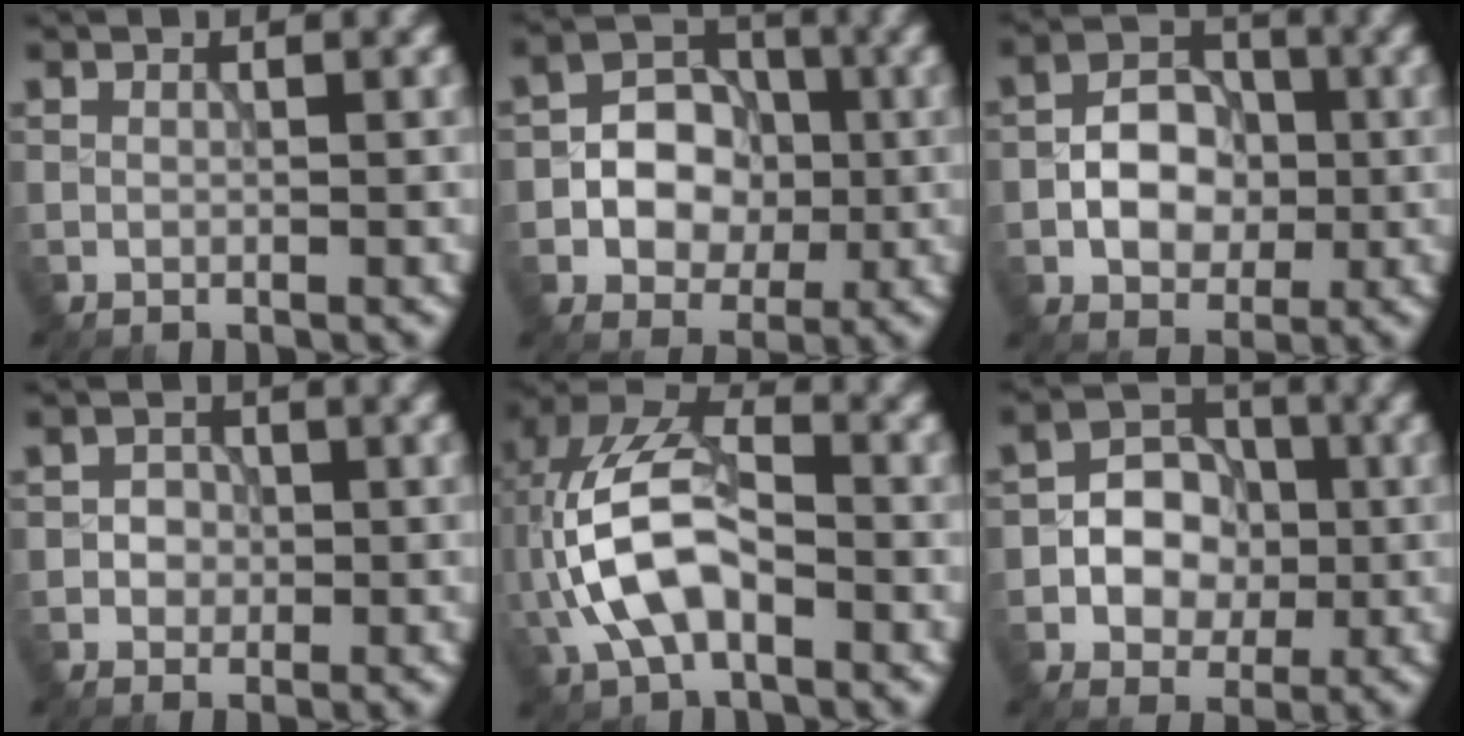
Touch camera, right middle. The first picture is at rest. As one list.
[{"total": 5.8, "force": [-0.8, 4.5, 3.5], "torque": [-0.048, 0.005, -0.020]}, {"total": 5.2, "force": [-0.9, 3.7, 3.4], "torque": [-0.049, 0.004, -0.018]}, {"total": 1.7, "force": [-0.3, 1.5, 0.7], "torque": [0.003, -0.001, -0.010]}, {"total": 9.1, "force": [-1.5, 4.9, 7.5], "torque": [-0.165, 0.018, -0.036]}, {"total": 5.2, "force": [-0.8, 4.0, 3.1], "torque": [-0.040, 0.004, -0.017]}]